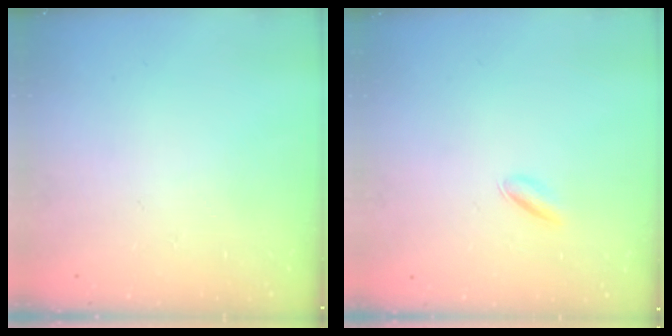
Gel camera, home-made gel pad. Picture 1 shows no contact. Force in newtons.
{"total": 2.6, "press": 2.5, "slide": 0.6}